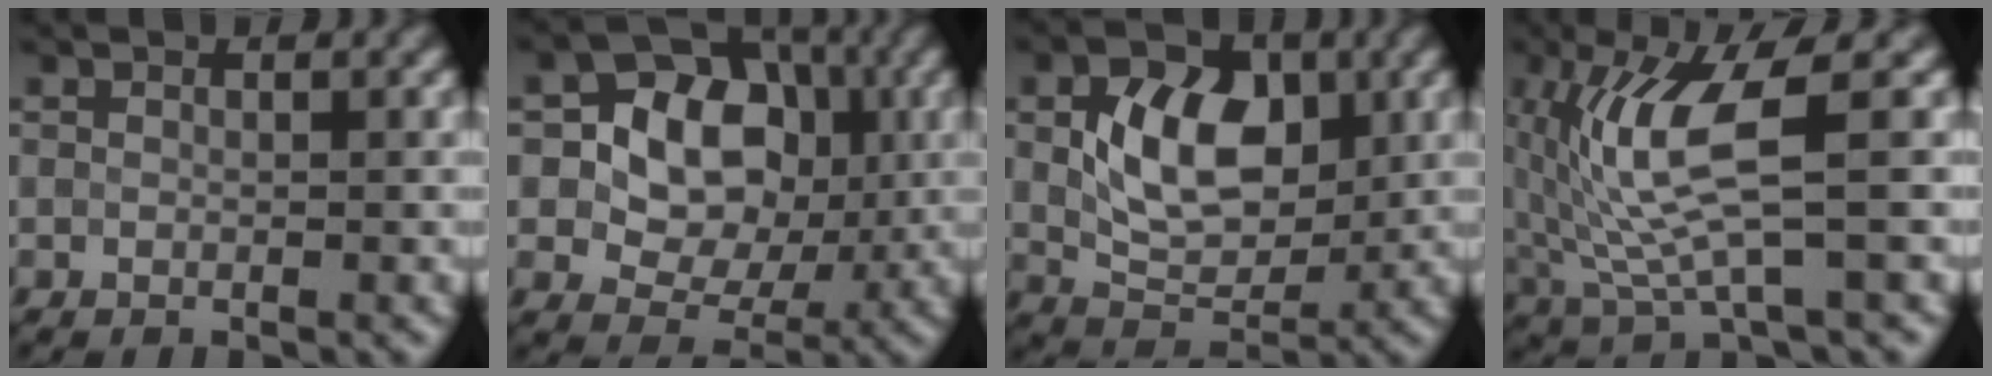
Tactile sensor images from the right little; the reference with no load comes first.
{"total": 9.6, "force": [1.2, 7.6, 5.7], "torque": [-0.080, 0.027, -0.001]}
{"total": 7.0, "force": [1.3, 4.6, 5.2], "torque": [-0.095, 0.002, 0.023]}
{"total": 7.1, "force": [0.9, 1.2, 6.9], "torque": [-0.158, -0.006, 0.027]}